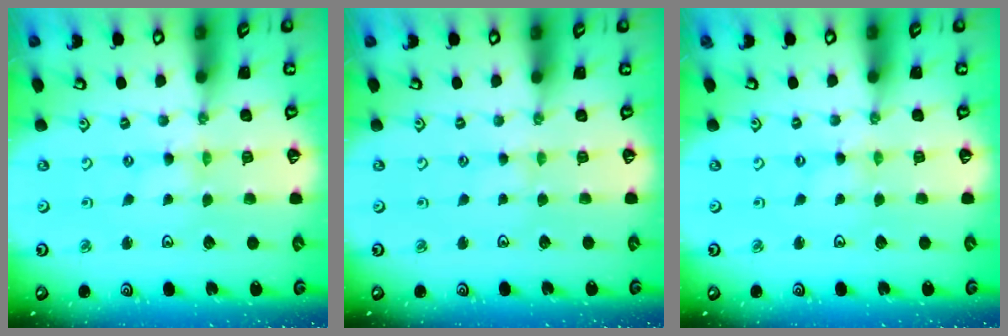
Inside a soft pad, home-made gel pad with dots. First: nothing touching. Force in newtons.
{"total": 1.3, "press": 1.3, "slide": 0.4}
{"total": 0.5, "press": 0.5, "slide": 0.1}